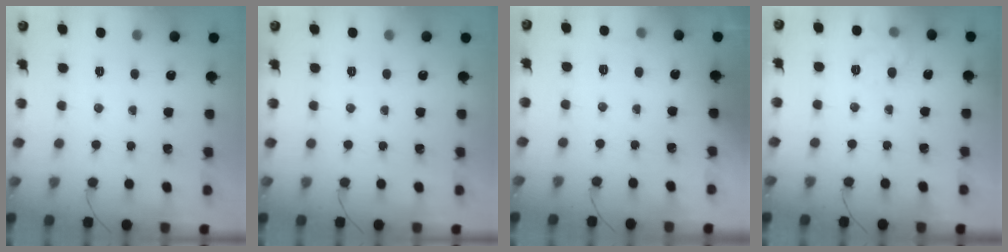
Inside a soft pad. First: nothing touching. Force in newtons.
{"total": 0.0}
{"total": 4.7, "press": 4.5, "slide": 1.2}
{"total": 8.3, "press": 8.2, "slide": 0.6}